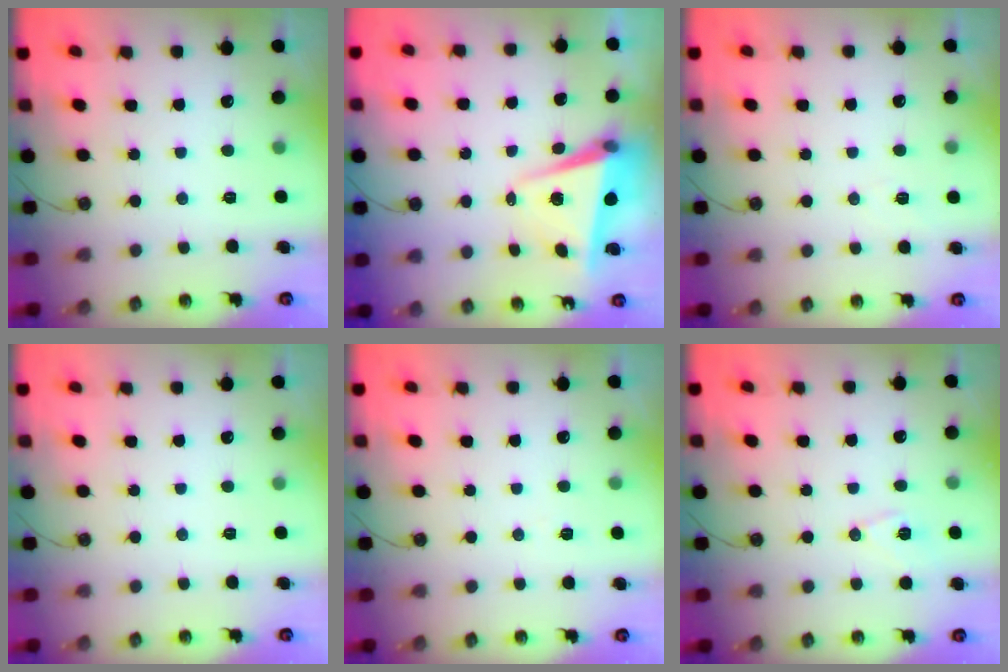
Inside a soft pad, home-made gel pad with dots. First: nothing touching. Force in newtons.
{"total": 6.1, "press": 6.0, "slide": 1.3}
{"total": 5.3, "press": 2.9, "slide": 4.4}
{"total": 0.0}
{"total": 5.2, "press": 3.0, "slide": 4.3}
{"total": 7.1, "press": 6.3, "slide": 3.2}